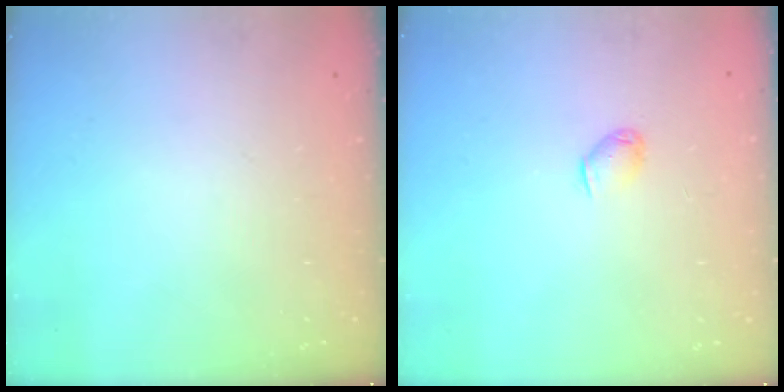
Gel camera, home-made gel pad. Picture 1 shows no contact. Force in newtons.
{"total": 3.5, "press": 3.5, "slide": 0.8}